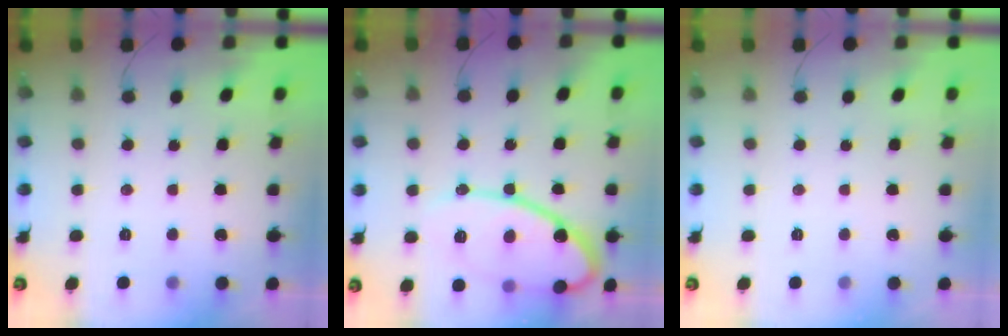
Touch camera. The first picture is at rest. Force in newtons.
{"total": 16.0, "press": 16.0, "slide": 1.3}
{"total": 0.0}